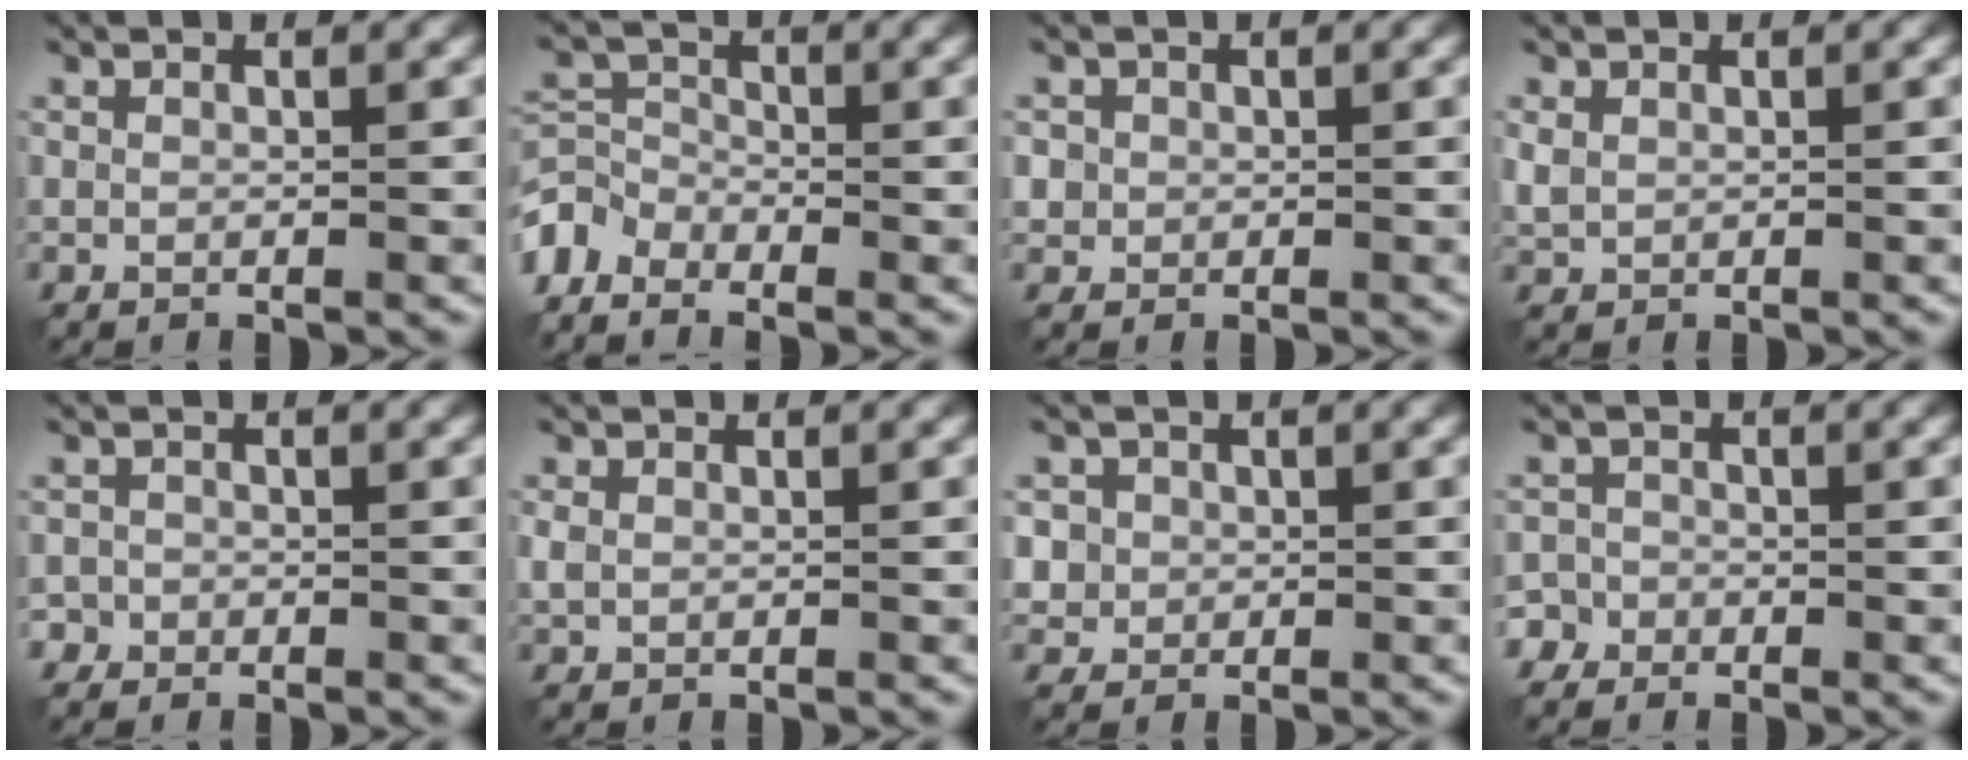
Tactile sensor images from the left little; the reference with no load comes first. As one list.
[{"total": 3.8, "force": [-3.1, 1.9, 1.0], "torque": [-0.021, -0.004, -0.076]}, {"total": 1.1, "force": [0.1, 1.1, 0.0], "torque": [0.010, -0.004, 0.004]}, {"total": 1.2, "force": [0.4, 0.9, 0.6], "torque": [-0.016, 0.001, 0.011]}, {"total": 1.3, "force": [-0.8, 1.0, -0.2], "torque": [0.009, 0.008, -0.014]}, {"total": 1.1, "force": [0.1, 0.9, 0.6], "torque": [-0.015, 0.001, 0.002]}, {"total": 2.5, "force": [0.3, 2.4, 0.4], "torque": [-0.006, 0.005, 0.016]}, {"total": 3.2, "force": [-2.3, 2.1, 0.1], "torque": [0.014, -0.001, -0.046]}]